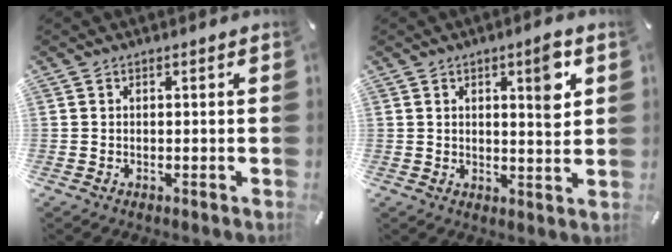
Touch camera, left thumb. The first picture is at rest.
{"total": 7.3, "force": [3.0, 2.2, 6.3], "torque": [-0.081, -0.013, 0.039]}